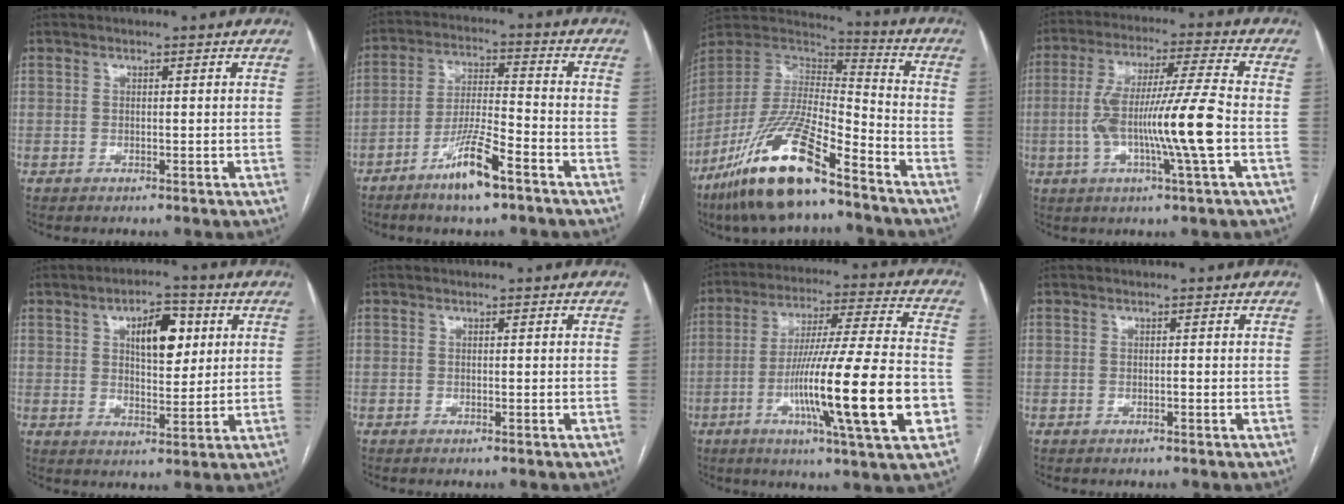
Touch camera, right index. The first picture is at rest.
{"total": 9.4, "force": [-6.0, 1.0, 7.2], "torque": [-0.140, -0.009, -0.111]}
{"total": 20.3, "force": [-13.5, 4.1, 14.5], "torque": [-0.311, -0.026, -0.252]}
{"total": 13.9, "force": [-2.6, -0.6, 13.6], "torque": [-0.255, 0.002, -0.051]}
{"total": 8.3, "force": [2.8, 3.5, 7.0], "torque": [-0.107, 0.012, 0.048]}
{"total": 0.0}
{"total": 21.6, "force": [-6.0, 0.2, 20.8], "torque": [-0.328, -0.017, -0.101]}
{"total": 0.0}